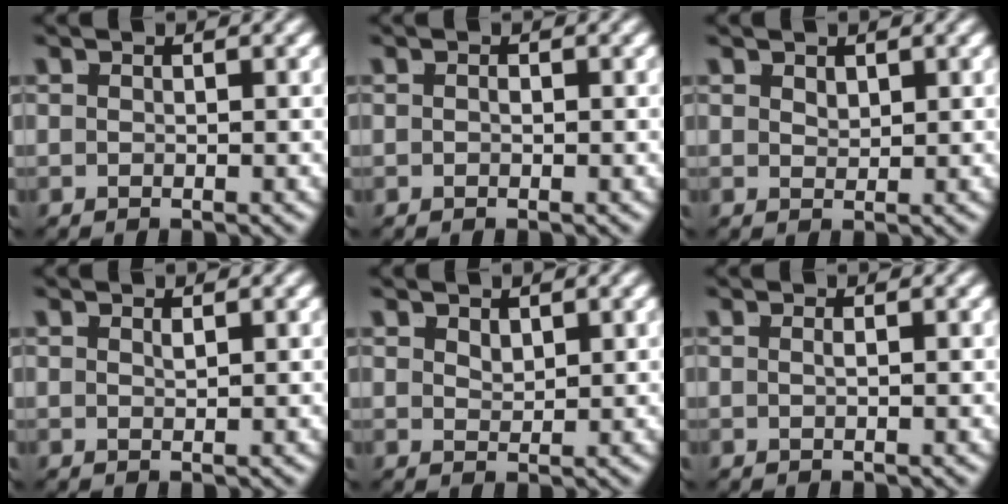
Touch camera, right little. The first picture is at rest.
{"total": 0.0}
{"total": 1.0, "force": [0.9, -0.4, 0.2], "torque": [0.004, -0.009, 0.026]}
{"total": 0.7, "force": [0.3, -0.6, 0.2], "torque": [0.000, -0.005, 0.010]}
{"total": 1.3, "force": [1.2, -0.4, 0.3], "torque": [0.003, -0.010, 0.031]}
{"total": 0.6, "force": [-0.2, -0.4, 0.4], "torque": [-0.007, -0.004, -0.002]}